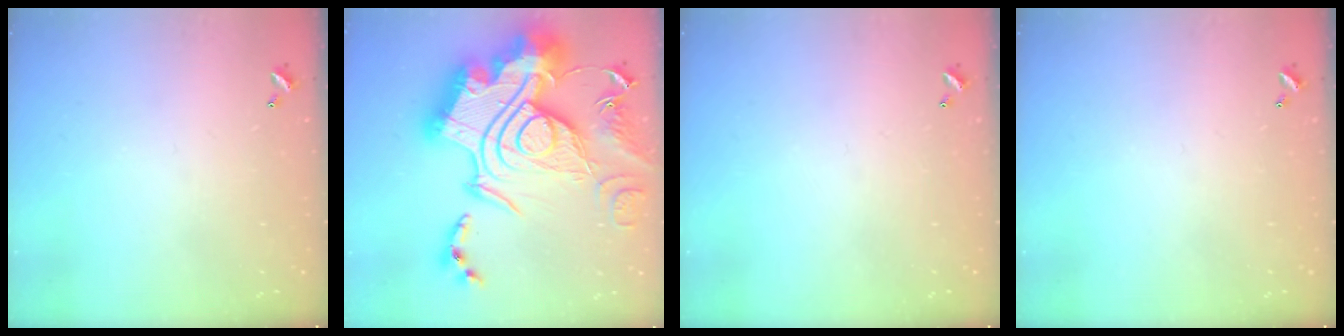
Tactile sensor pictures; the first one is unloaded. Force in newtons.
{"total": 0.8, "press": 0.8, "slide": 0.0}
{"total": 0.0}
{"total": 0.0}